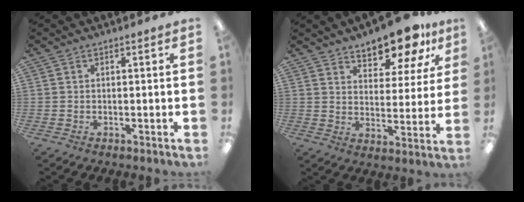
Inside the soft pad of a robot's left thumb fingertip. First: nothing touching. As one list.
[{"total": 12.1, "force": [10.2, 4.6, 4.5], "torque": [-0.061, -0.071, 0.185]}]